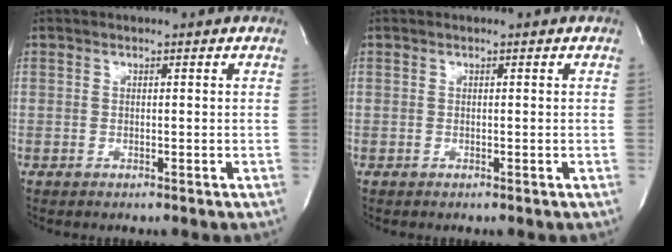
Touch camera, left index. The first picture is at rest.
{"total": 0.0}